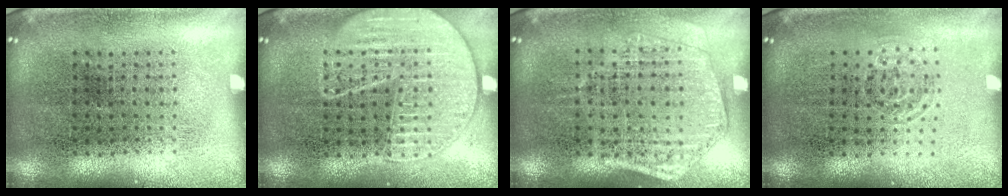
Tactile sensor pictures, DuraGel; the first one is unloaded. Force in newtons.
{"total": 1.6, "press": 1.6, "slide": 0.1}
{"total": 1.4, "press": 1.3, "slide": 0.5}
{"total": 0.8, "press": 0.5, "slide": 0.5}